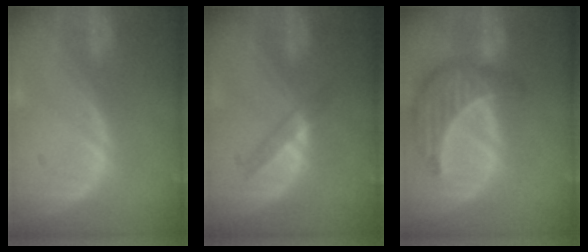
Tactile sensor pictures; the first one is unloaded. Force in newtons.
{"total": 2.6, "press": 2.4, "slide": 1.0}
{"total": 8.8, "press": 8.0, "slide": 3.7}